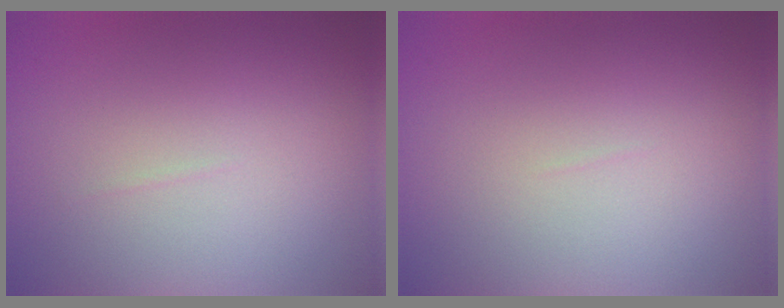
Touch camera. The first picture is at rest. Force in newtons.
{"total": 0.0}